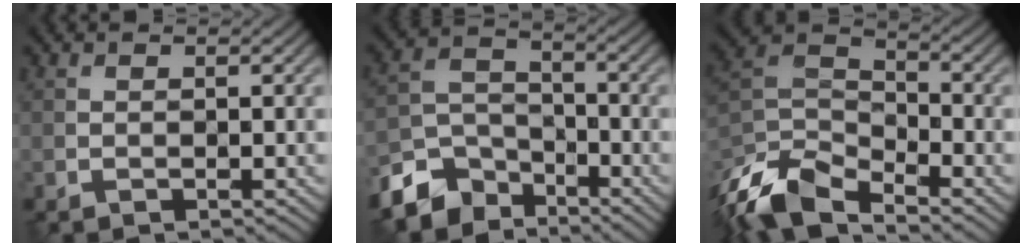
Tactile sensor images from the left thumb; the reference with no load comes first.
{"total": 8.5, "force": [-6.3, 4.9, 2.9], "torque": [-0.063, -0.009, -0.137]}
{"total": 11.5, "force": [-8.5, 4.2, 6.4], "torque": [-0.144, -0.018, -0.179]}